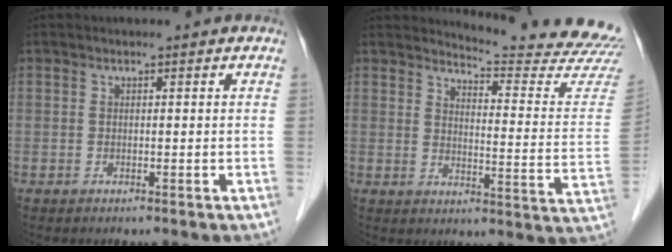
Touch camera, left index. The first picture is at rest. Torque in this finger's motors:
{"motor_torque": [-0.43, -1.02, 0.07, 0.01]}